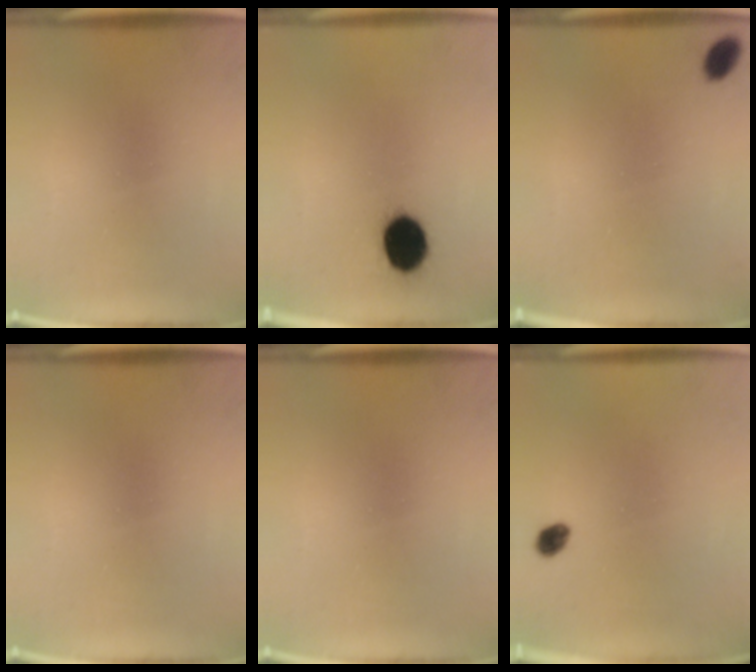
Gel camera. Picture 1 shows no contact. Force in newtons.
{"total": 10.1}
{"total": 3.0}
{"total": 0.0}
{"total": 0.0}
{"total": 2.0}